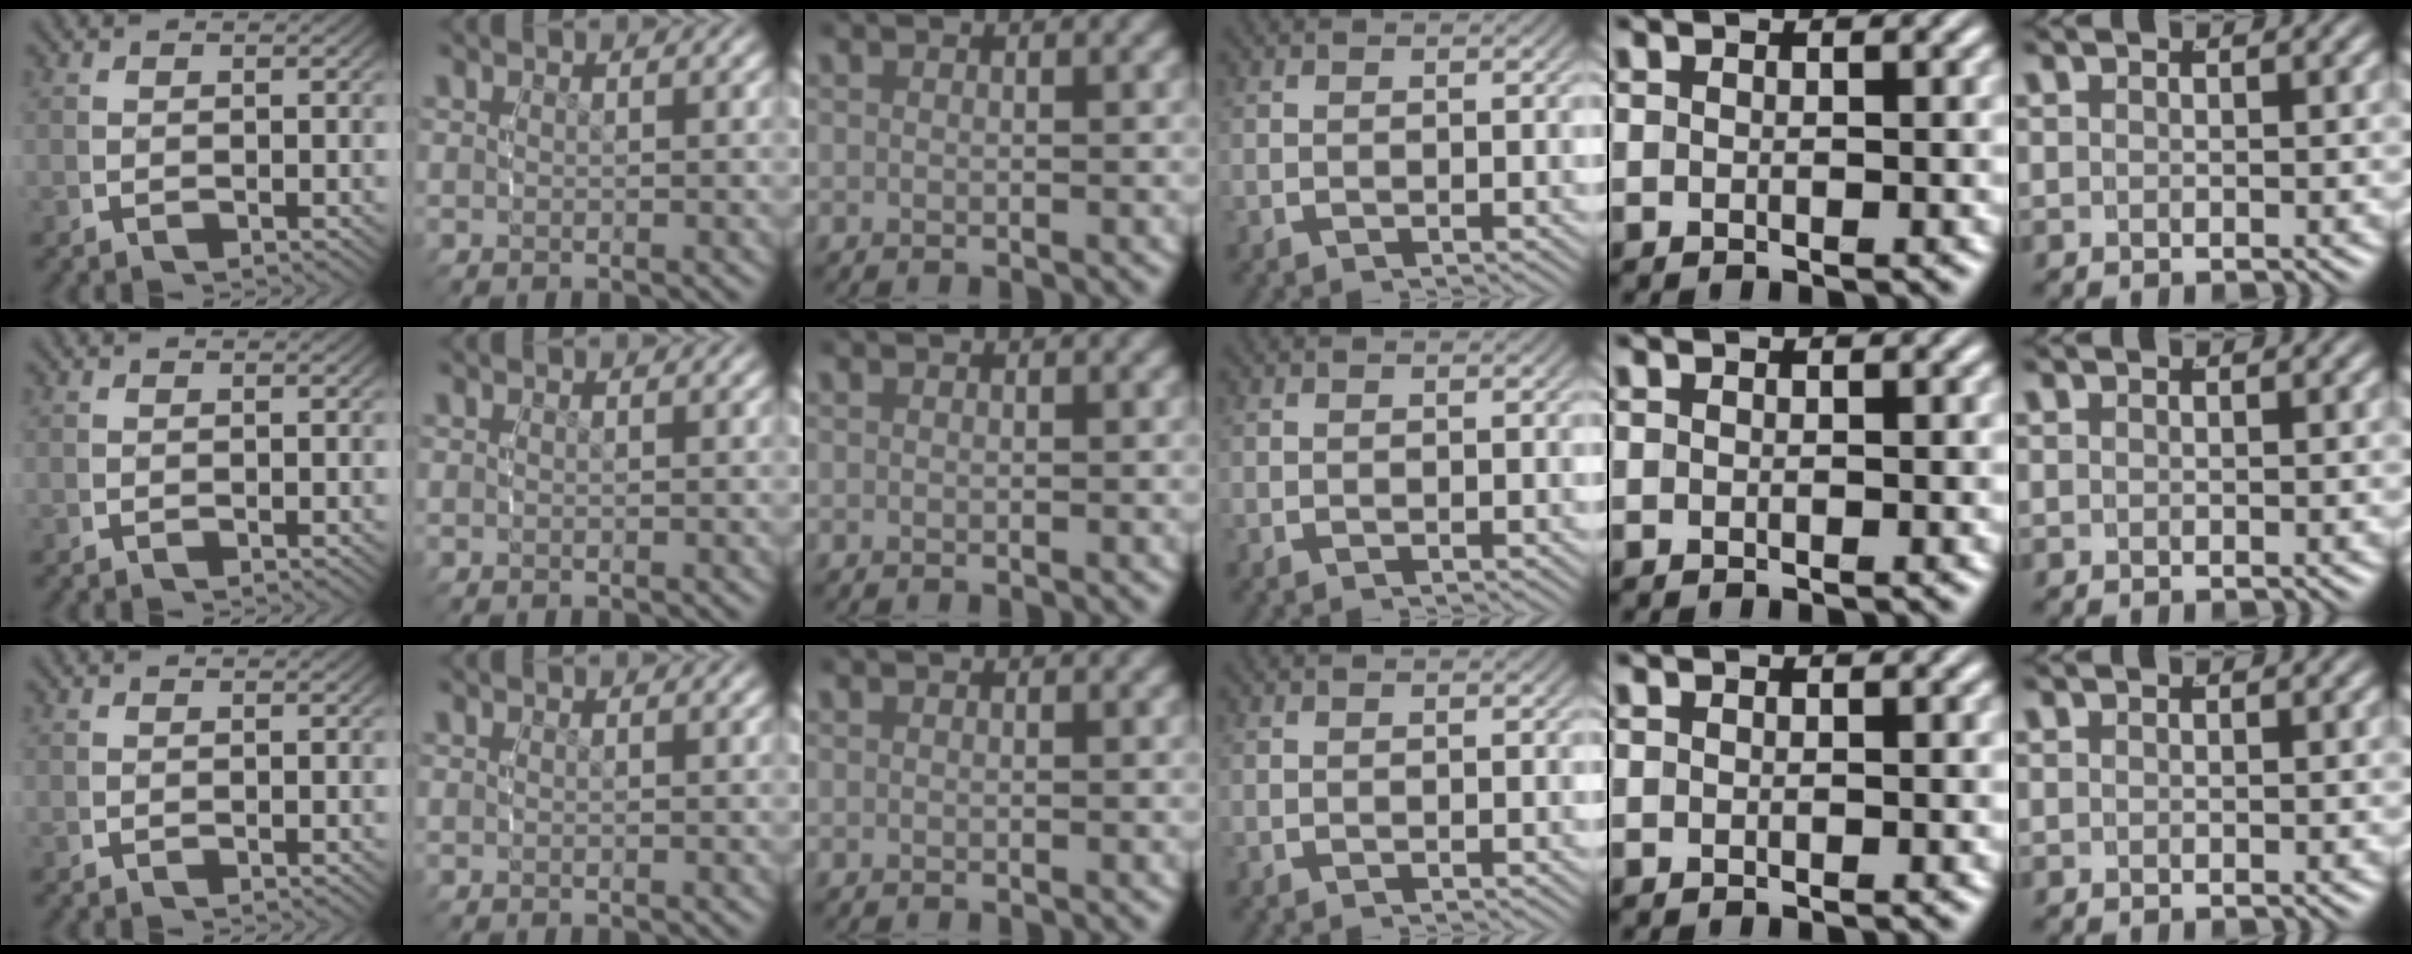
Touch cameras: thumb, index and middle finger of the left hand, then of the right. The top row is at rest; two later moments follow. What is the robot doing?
{"motion": "reach", "object": "measuring cup"}